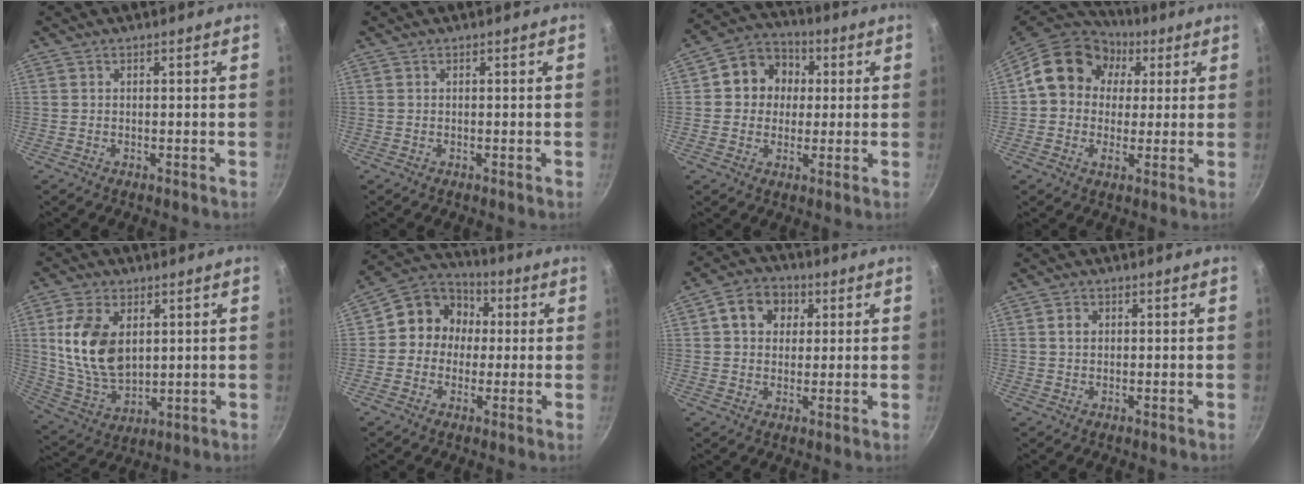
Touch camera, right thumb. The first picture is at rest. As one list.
[{"total": 0.0}, {"total": 10.0, "force": [1.5, 9.0, 4.2], "torque": [-0.033, 0.015, 0.005]}, {"total": 15.6, "force": [3.7, 12.9, 8.0], "torque": [-0.113, 0.016, 0.042]}, {"total": 14.7, "force": [3.2, 9.3, 10.9], "torque": [-0.189, -0.022, 0.074]}, {"total": 10.9, "force": [0.8, 9.8, 4.6], "torque": [-0.031, 0.024, -0.010]}, {"total": 8.5, "force": [2.6, 6.7, 4.4], "torque": [-0.045, 0.006, 0.030]}, {"total": 2.2, "force": [0.5, 1.7, 1.2], "torque": [-0.015, 0.005, 0.006]}]